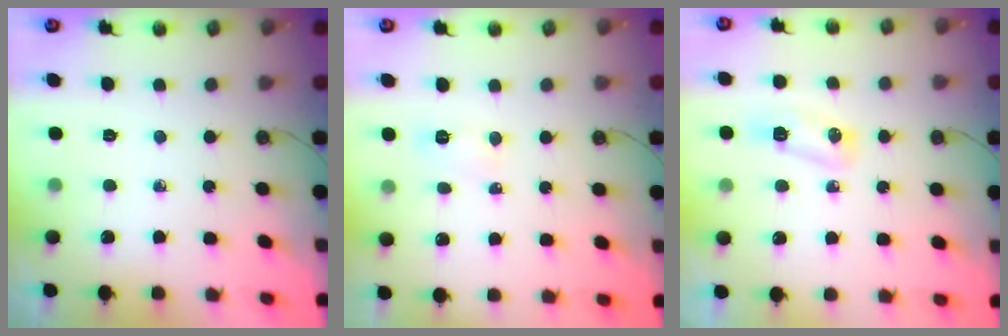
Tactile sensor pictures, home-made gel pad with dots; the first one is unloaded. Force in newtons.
{"total": 5.0, "press": 4.9, "slide": 0.7}
{"total": 5.5, "press": 5.5, "slide": 0.5}